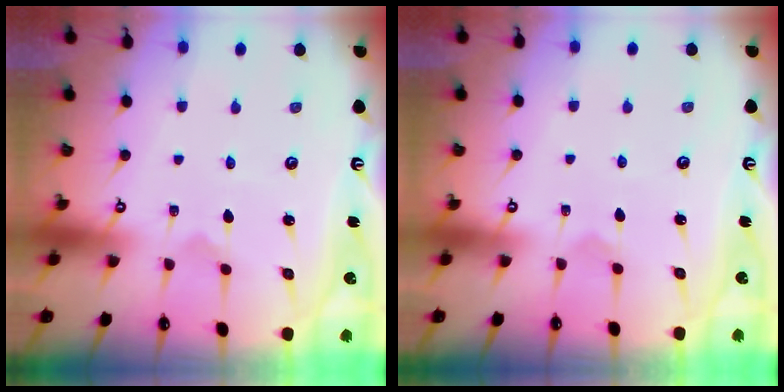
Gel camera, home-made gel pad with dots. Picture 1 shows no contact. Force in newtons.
{"total": 2.3, "press": 2.3, "slide": 0.2}